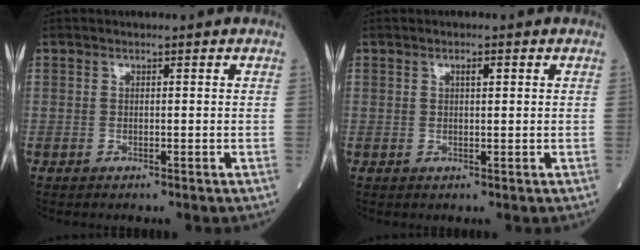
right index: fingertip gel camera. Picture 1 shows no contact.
{"total": 1.1, "force": [0.5, 0.3, 1.0], "torque": [-0.017, 0.002, 0.006]}